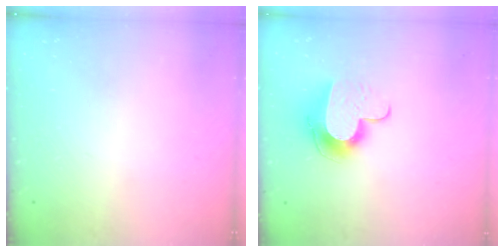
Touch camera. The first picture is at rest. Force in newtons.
{"total": 11.4, "press": 11.4, "slide": 0.2}